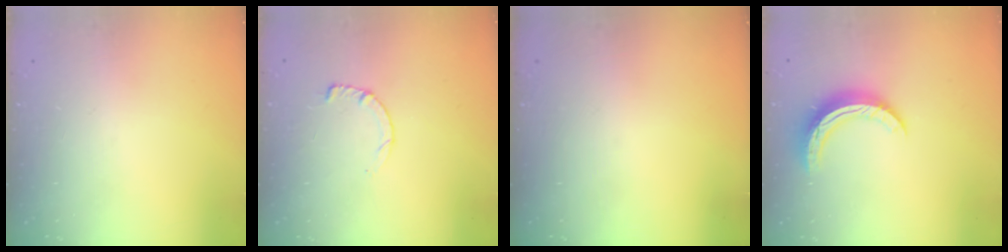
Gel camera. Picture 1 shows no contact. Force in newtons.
{"total": 3.4, "press": 3.4, "slide": 0.4}
{"total": 0.0}
{"total": 10.1, "press": 10.1, "slide": 0.1}